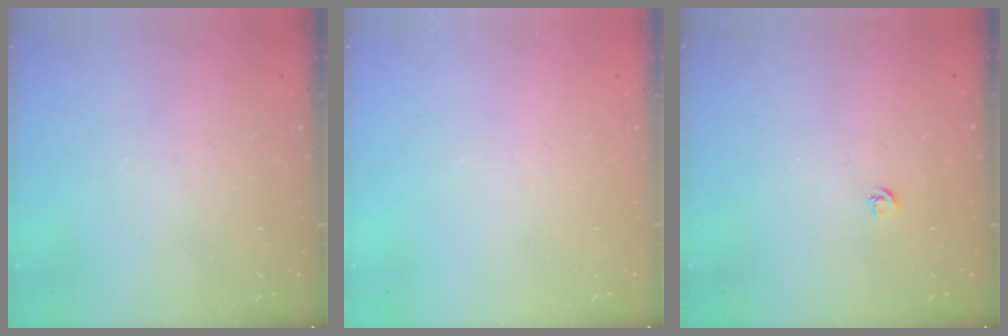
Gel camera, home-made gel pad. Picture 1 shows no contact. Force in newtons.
{"total": 0.0}
{"total": 3.9, "press": 3.9, "slide": 0.7}